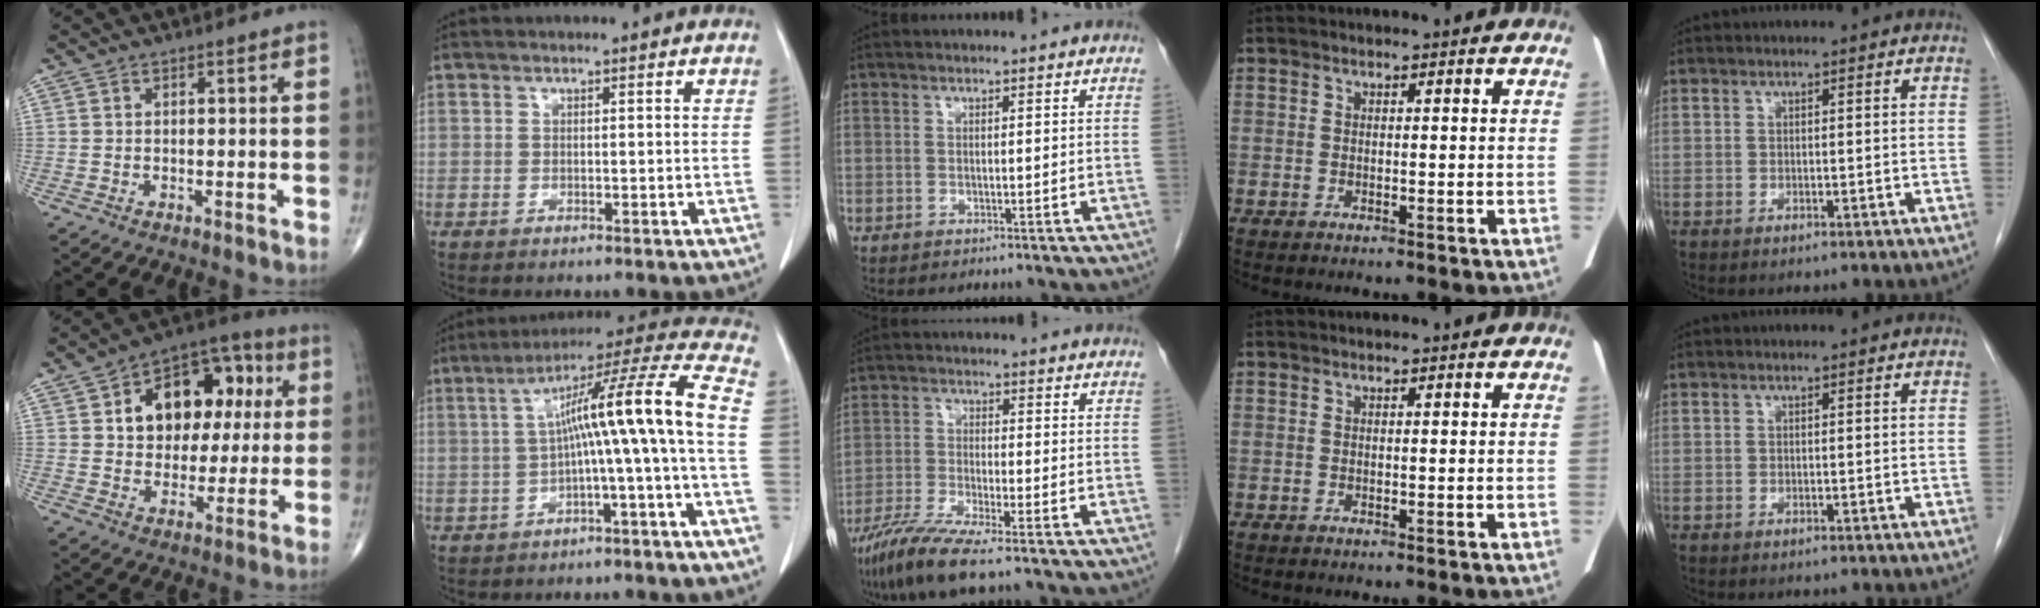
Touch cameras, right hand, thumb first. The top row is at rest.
{"thumb": {"total": 17.6, "force": [4.1, 12.0, 12.1], "torque": [-0.125, 0.020, 0.060]}, "index": {"total": 14.2, "force": [-1.5, -1.3, 14.1], "torque": [-0.203, 0.041, -0.029]}, "middle": {"total": 7.2, "force": [-5.4, -0.4, 4.7], "torque": [-0.099, -0.028, -0.105]}}